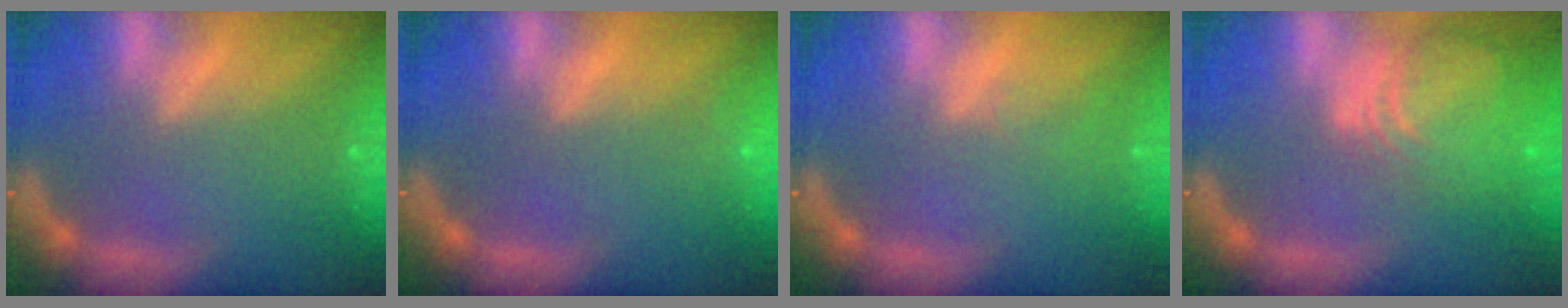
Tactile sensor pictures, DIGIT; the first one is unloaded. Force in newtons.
{"total": 0.9}
{"total": 1.0}
{"total": 9.5}